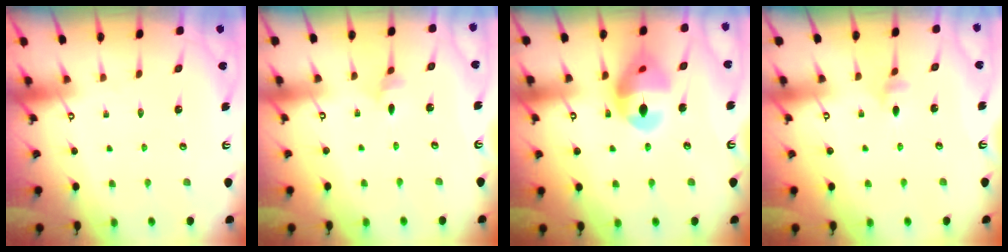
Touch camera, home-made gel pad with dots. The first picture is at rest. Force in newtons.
{"total": 3.4, "press": 3.3, "slide": 0.7}
{"total": 15.4, "press": 15.2, "slide": 2.1}
{"total": 4.2, "press": 4.1, "slide": 0.9}